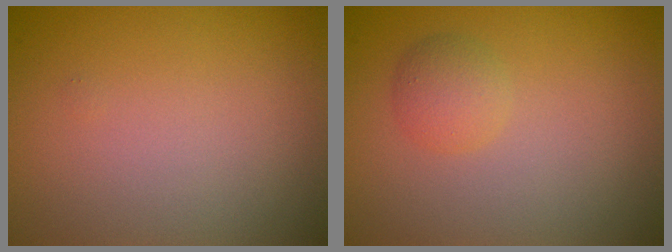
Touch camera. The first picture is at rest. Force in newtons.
{"total": 1.7, "press": 1.7, "slide": 0.0}